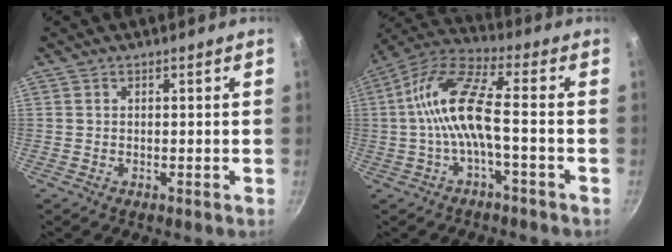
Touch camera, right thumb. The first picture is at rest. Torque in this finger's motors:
{"motor_torque": [0.83, 2.08, 1.92, -0.85, 0.52]}